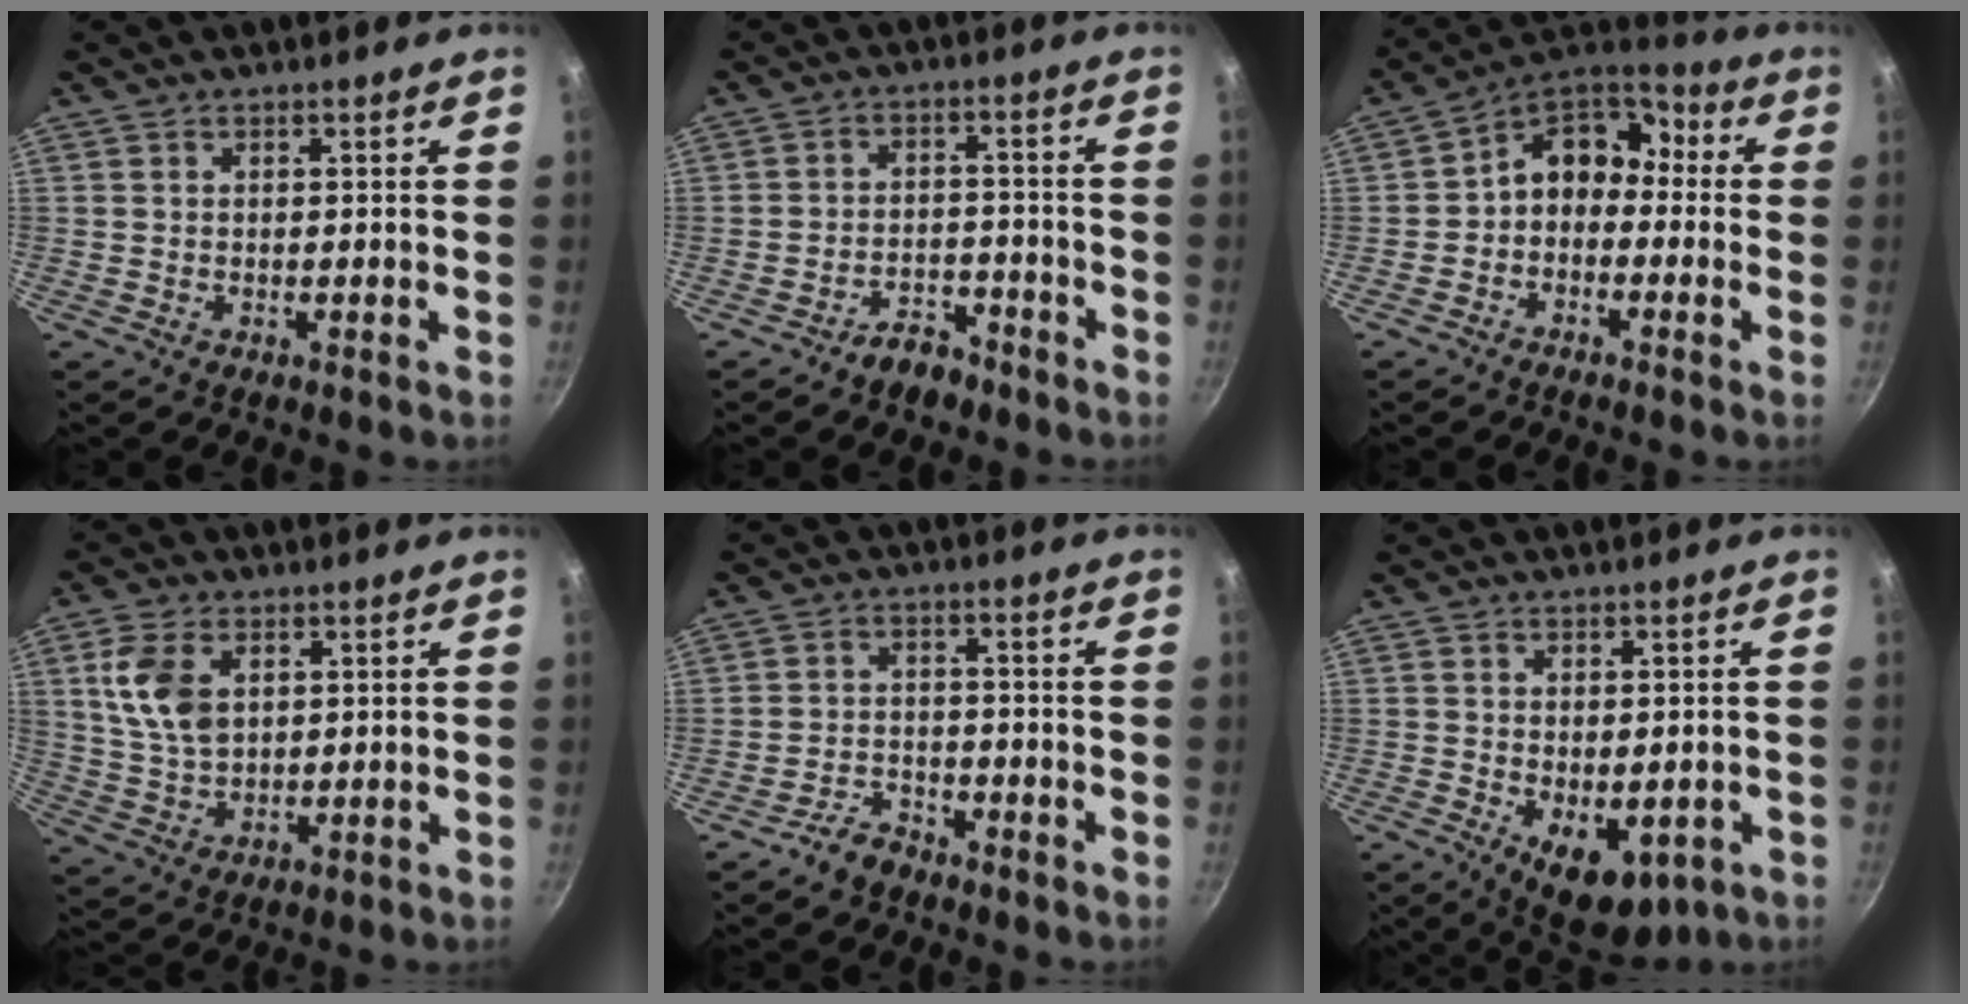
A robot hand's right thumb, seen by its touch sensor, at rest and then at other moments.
{"total": 5.1, "force": [-4.1, 2.6, 1.7], "torque": [-0.014, 0.045, -0.066]}
{"total": 10.7, "force": [-1.2, 8.3, 6.6], "torque": [-0.081, 0.059, -0.042]}
{"total": 9.7, "force": [2.9, 6.2, 6.8], "torque": [-0.123, -0.014, 0.061]}
{"total": 4.4, "force": [-3.5, 2.3, 1.3], "torque": [-0.018, 0.039, -0.064]}
{"total": 9.4, "force": [-2.5, 5.5, 7.2], "torque": [-0.076, -0.008, -0.018]}